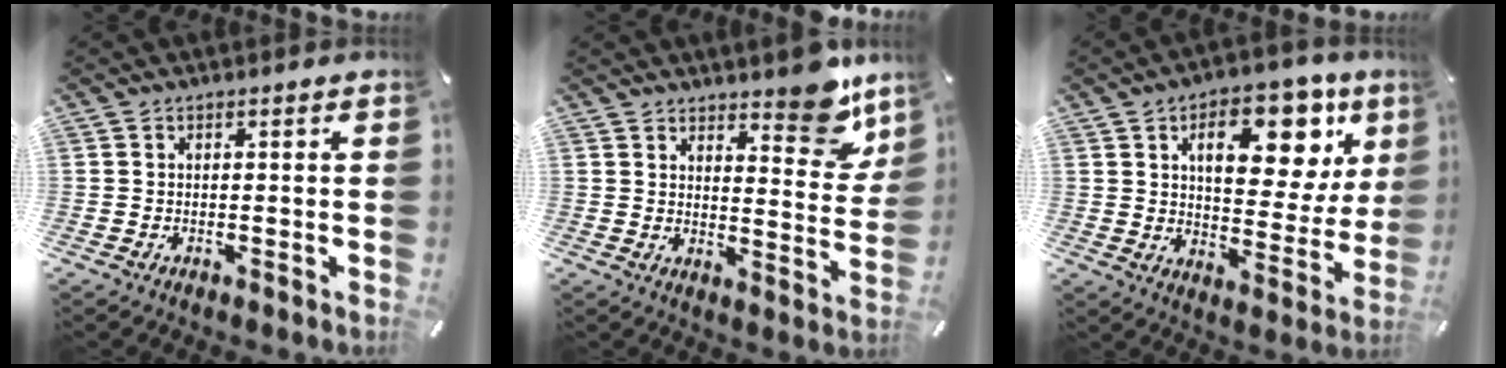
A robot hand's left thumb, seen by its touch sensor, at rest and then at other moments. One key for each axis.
{"total": 10.8, "fx": 8.3, "fy": 4.4, "fz": 5.2, "tx": -0.039, "ty": -0.068, "tz": 0.141}
{"total": 18.0, "fx": 8.3, "fy": 9.8, "fz": 12.7, "tx": -0.165, "ty": -0.038, "tz": 0.131}